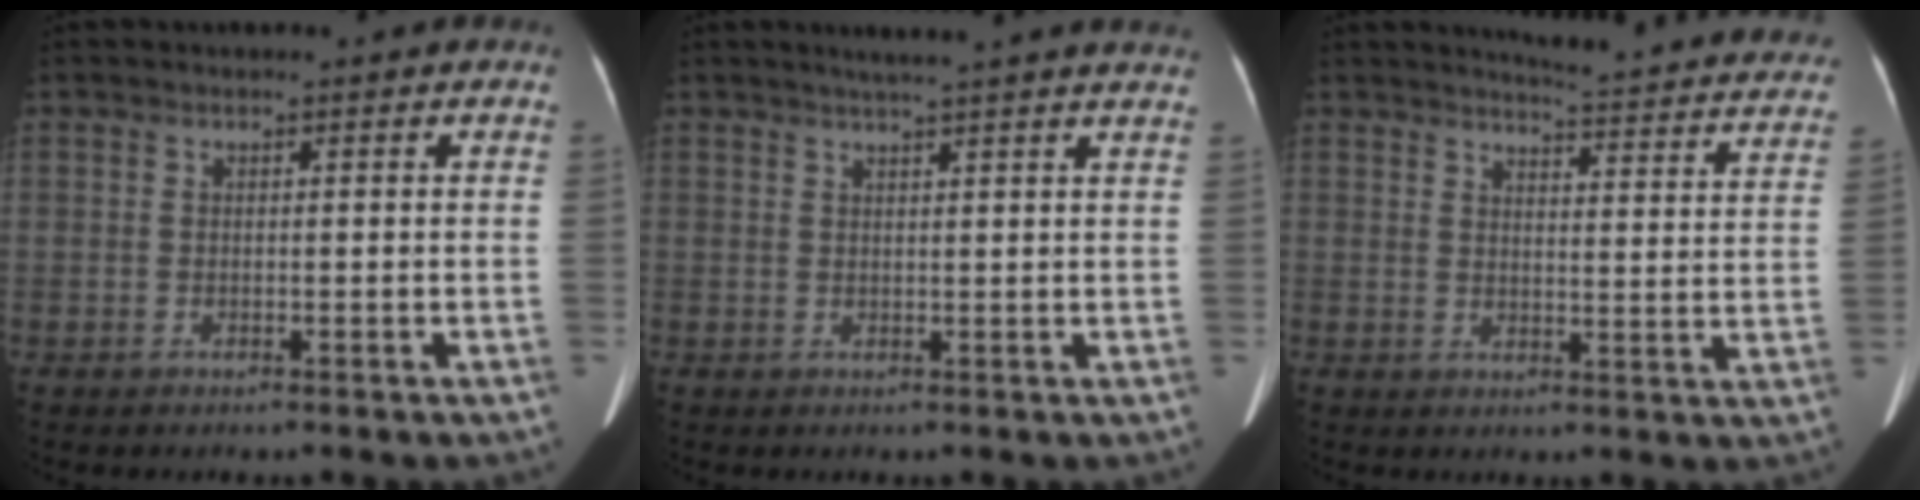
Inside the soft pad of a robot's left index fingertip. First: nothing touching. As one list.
[{"total": 9.9, "force": [8.6, 0.0, 4.8], "torque": [-0.065, 0.020, 0.092]}, {"total": 19.6, "force": [18.7, 1.9, 5.3], "torque": [-0.056, -0.078, 0.198]}]